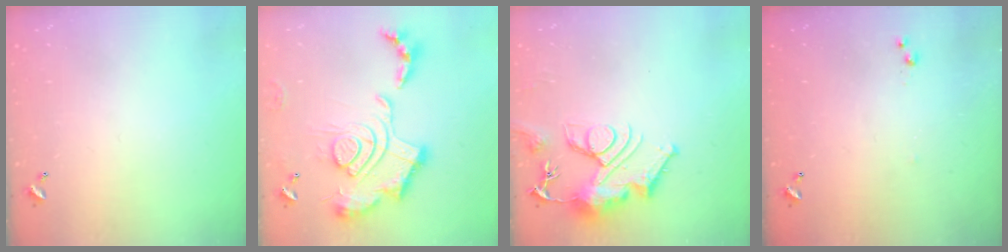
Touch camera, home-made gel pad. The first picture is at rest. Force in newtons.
{"total": 2.5, "press": 1.9, "slide": 1.7}
{"total": 11.9, "press": 11.8, "slide": 1.6}
{"total": 4.8, "press": 4.7, "slide": 0.4}